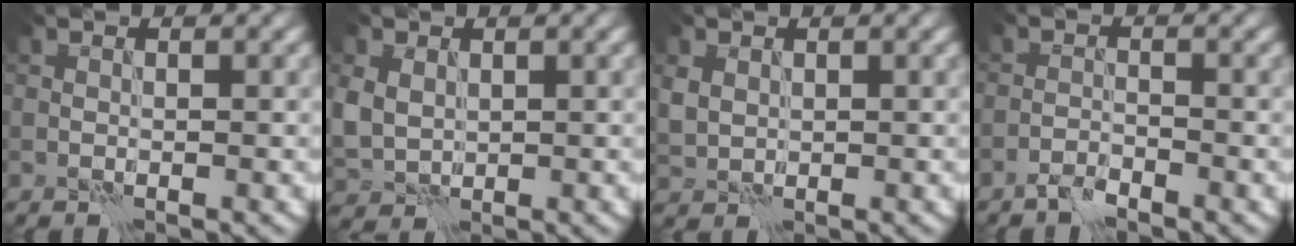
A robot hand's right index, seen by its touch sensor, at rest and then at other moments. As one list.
[{"total": 3.3, "force": [0.7, 2.7, 1.8], "torque": [-0.050, -0.001, 0.016]}, {"total": 1.6, "force": [0.7, 1.3, 0.6], "torque": [-0.019, -0.001, 0.018]}, {"total": 1.5, "force": [-1.4, 0.3, 0.6], "torque": [-0.013, 0.005, -0.031]}]